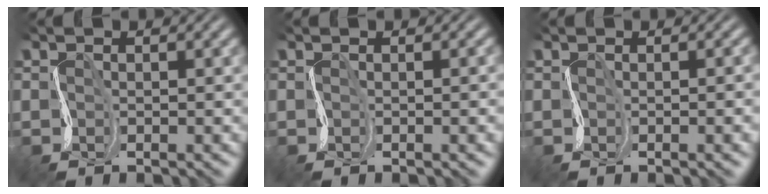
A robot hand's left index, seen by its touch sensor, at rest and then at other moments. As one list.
[{"total": 3.9, "force": [0.0, 1.8, 3.4], "torque": [-0.024, 0.014, -0.006]}, {"total": 4.8, "force": [-0.2, 2.3, 4.3], "torque": [-0.025, 0.016, -0.010]}]